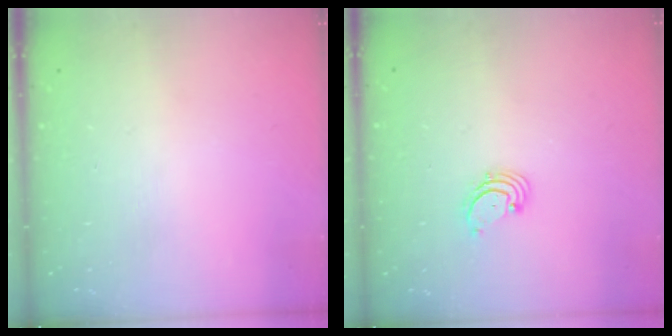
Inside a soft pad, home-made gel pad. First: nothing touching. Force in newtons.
{"total": 1.7, "press": 1.6, "slide": 0.2}